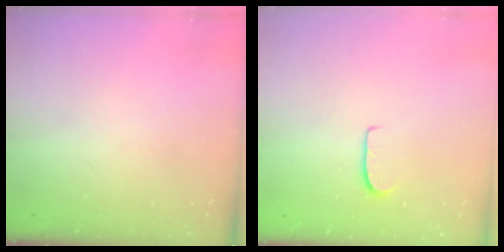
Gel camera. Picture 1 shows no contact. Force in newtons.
{"total": 5.9, "press": 5.9, "slide": 0.4}